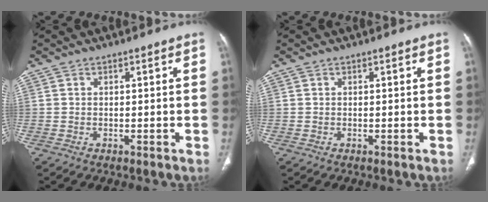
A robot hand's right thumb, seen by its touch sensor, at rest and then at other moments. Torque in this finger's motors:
{"motor_torque": [0.00, 0.00, 0.00, 0.00, 0.00]}